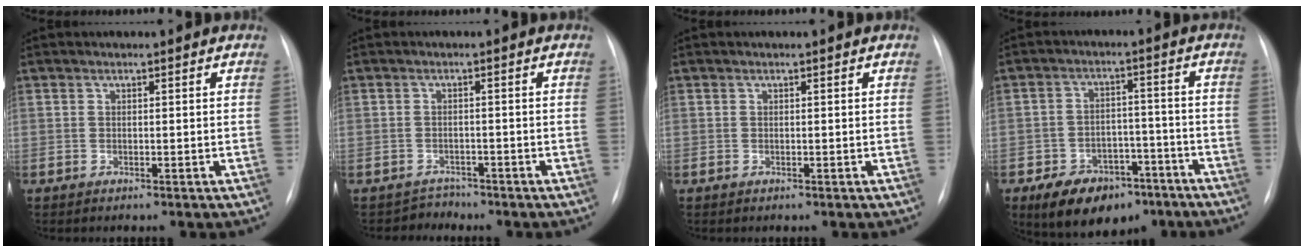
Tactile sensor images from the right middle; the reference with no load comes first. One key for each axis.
{"total": 2.1, "fx": -1.7, "fy": 0.6, "fz": -1.1, "tx": 0.024, "ty": -0.004, "tz": -0.029}
{"total": 0.0}
{"total": 11.9, "fx": -7.8, "fy": 6.6, "fz": 6.1, "tx": -0.093, "ty": 0.012, "tz": -0.114}